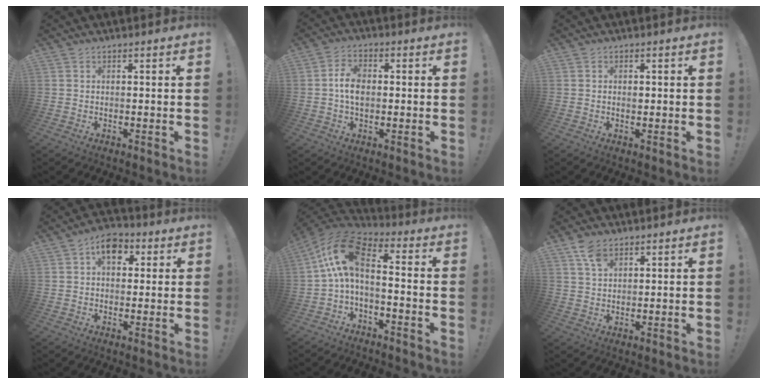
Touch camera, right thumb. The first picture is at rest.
{"total": 6.6, "force": [-0.3, 4.3, 5.0], "torque": [-0.088, 0.012, -0.004]}
{"total": 1.0, "force": [-0.3, 0.8, 0.5], "torque": [-0.010, 0.004, -0.006]}
{"total": 8.0, "force": [2.8, 5.5, 5.0], "torque": [-0.064, -0.001, 0.048]}
{"total": 12.5, "force": [1.2, 6.3, 10.8], "torque": [-0.217, 0.012, 0.025]}
{"total": 5.4, "force": [3.5, 2.8, 2.9], "torque": [-0.055, -0.014, 0.067]}